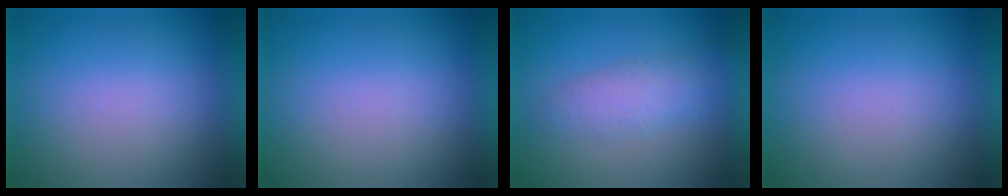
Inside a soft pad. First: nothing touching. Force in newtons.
{"total": 0.0}
{"total": 3.2}
{"total": 0.0}